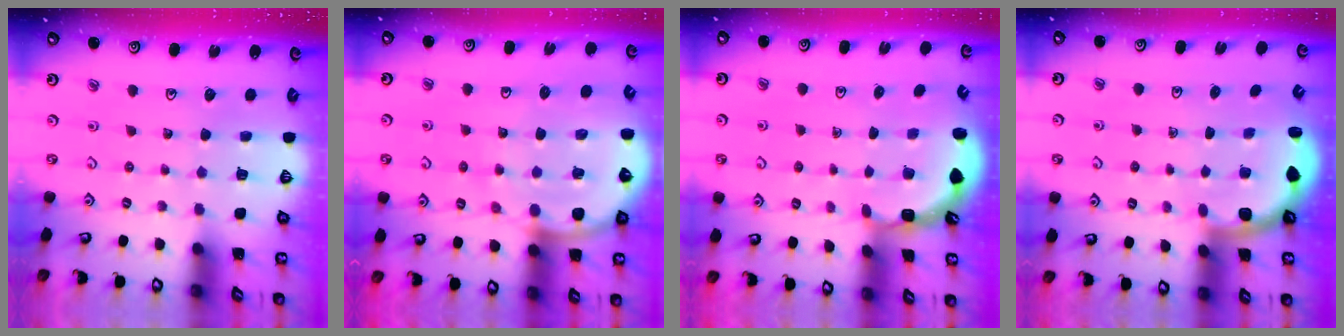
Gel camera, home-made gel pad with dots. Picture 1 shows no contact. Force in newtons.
{"total": 8.9, "press": 8.8, "slide": 1.3}
{"total": 2.1, "press": 1.9, "slide": 0.8}
{"total": 2.6, "press": 2.6, "slide": 0.3}